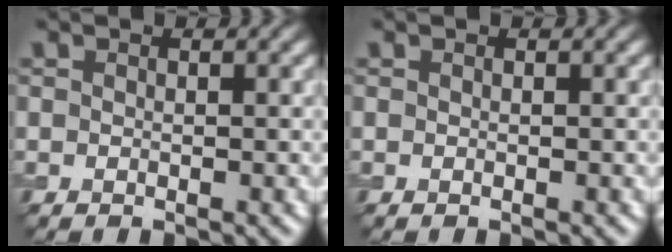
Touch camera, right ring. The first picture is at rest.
{"total": 0.0}